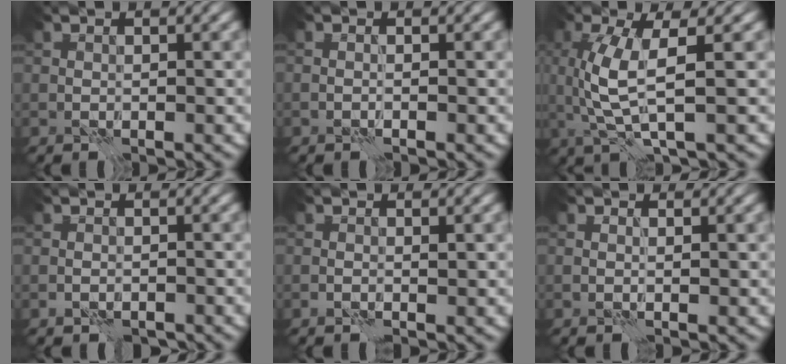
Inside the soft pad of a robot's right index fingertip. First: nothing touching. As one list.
[{"total": 0.5, "force": [-0.5, -0.3, 0.1], "torque": [-0.003, 0.005, -0.013]}, {"total": 4.5, "force": [1.0, 0.6, 4.3], "torque": [-0.107, 0.001, 0.023]}, {"total": 0.7, "force": [-0.6, 0.2, 0.3], "torque": [-0.003, -0.001, -0.010]}, {"total": 0.6, "force": [0.4, -0.3, 0.3], "torque": [0.001, 0.003, 0.007]}, {"total": 0.0}]